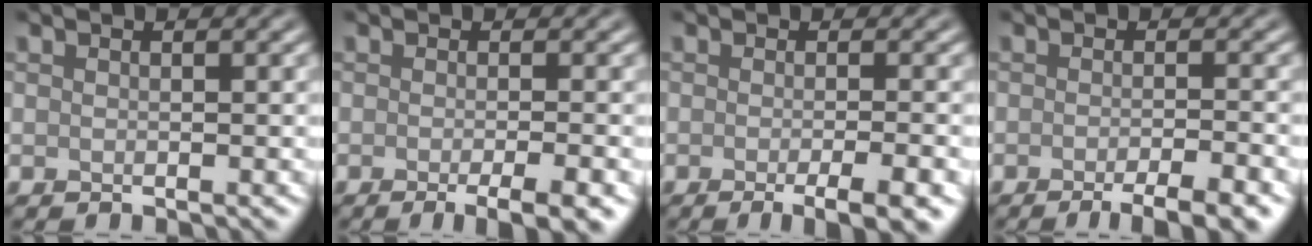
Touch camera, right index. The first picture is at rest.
{"total": 4.2, "force": [-1.8, 1.0, 3.7], "torque": [-0.041, -0.005, -0.023]}
{"total": 4.7, "force": [-2.0, 1.2, 4.1], "torque": [-0.046, -0.007, -0.024]}
{"total": 5.0, "force": [-3.0, 1.1, 3.9], "torque": [-0.045, -0.001, -0.042]}